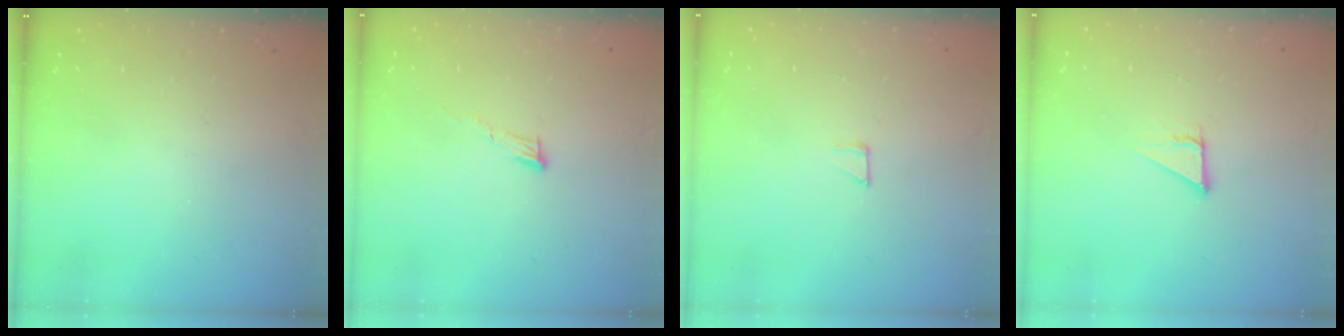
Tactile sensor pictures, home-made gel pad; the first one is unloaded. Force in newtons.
{"total": 5.7, "press": 5.7, "slide": 0.3}
{"total": 2.3, "press": 2.3, "slide": 0.2}
{"total": 2.8, "press": 2.8, "slide": 0.2}